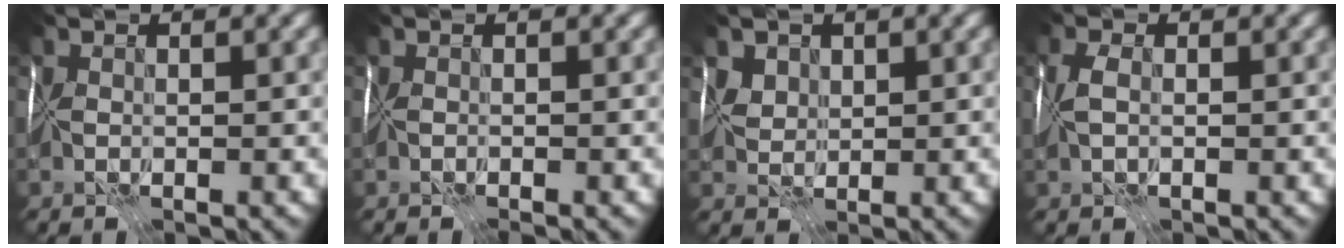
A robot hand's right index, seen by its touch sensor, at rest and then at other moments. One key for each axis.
{"total": 1.0, "fx": -0.9, "fy": 0.2, "fz": 0.2, "tx": 0.000, "ty": -0.008, "tz": -0.023}
{"total": 1.7, "fx": 1.6, "fy": 0.6, "fz": 0.0, "tx": 0.003, "ty": -0.004, "tz": 0.044}
{"total": 1.1, "fx": 0.2, "fy": 0.2, "fz": 1.1, "tx": -0.023, "ty": 0.003, "tz": 0.006}